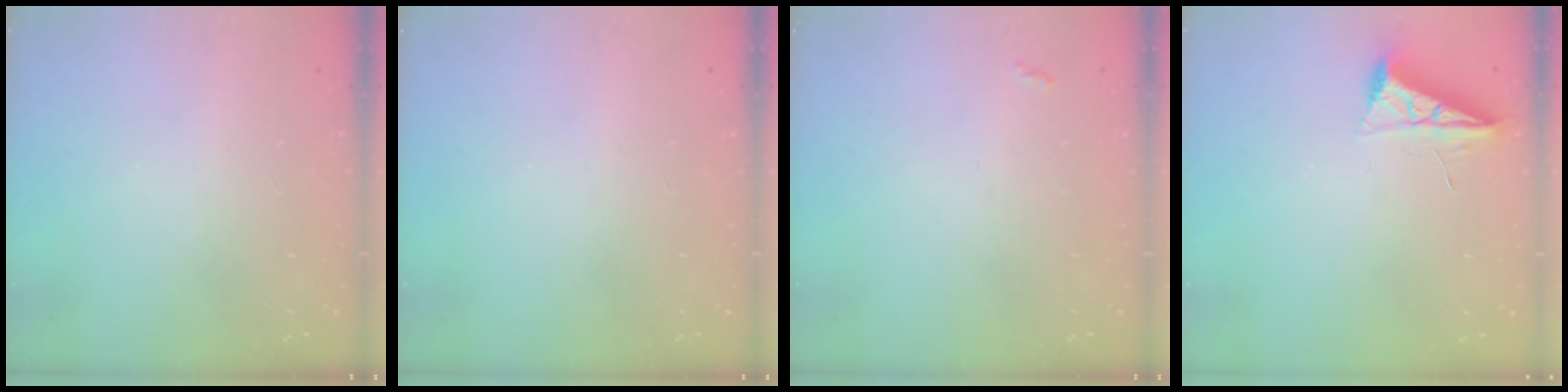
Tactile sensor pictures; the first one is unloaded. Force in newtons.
{"total": 0.0}
{"total": 3.2, "press": 3.2, "slide": 0.5}
{"total": 7.0, "press": 6.9, "slide": 0.8}